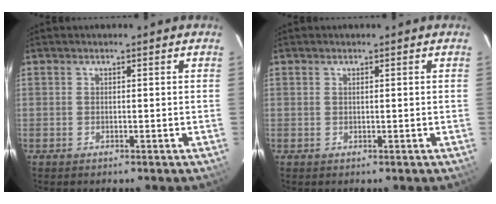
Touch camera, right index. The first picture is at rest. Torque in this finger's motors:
{"motor_torque": [-0.19, 0.20, 0.00, 0.00]}